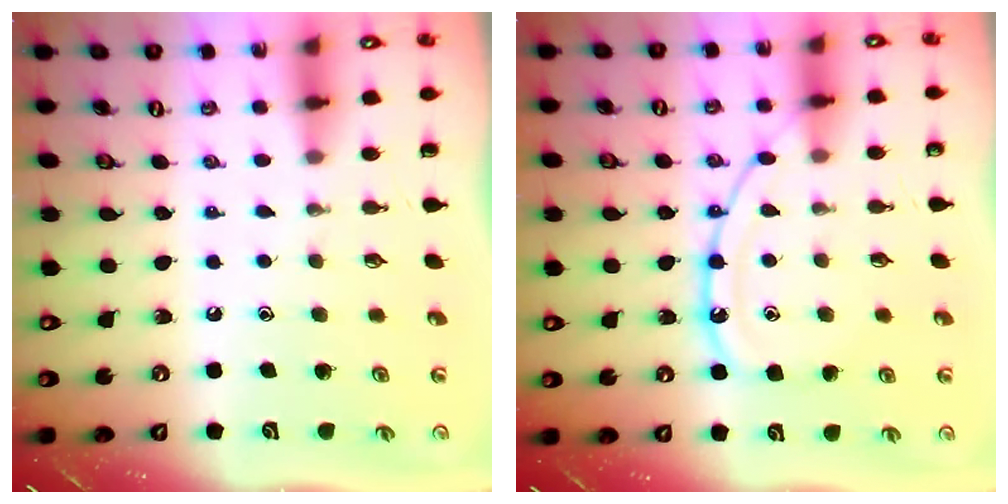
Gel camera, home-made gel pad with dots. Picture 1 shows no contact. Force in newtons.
{"total": 12.5, "press": 12.5, "slide": 1.2}